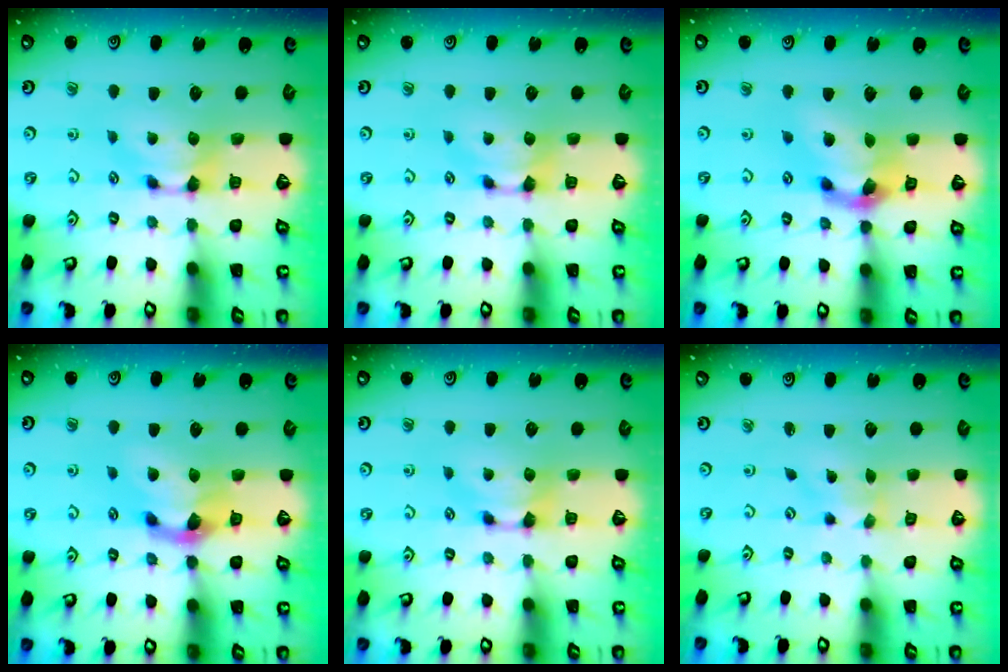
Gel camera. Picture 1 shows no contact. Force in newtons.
{"total": 0.0}
{"total": 6.5, "press": 6.0, "slide": 2.3}
{"total": 2.8, "press": 2.3, "slide": 1.7}
{"total": 0.0}
{"total": 2.7, "press": 2.6, "slide": 1.0}